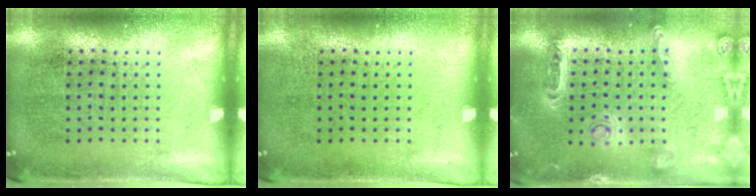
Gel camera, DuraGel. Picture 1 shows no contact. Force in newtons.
{"total": 0.0}
{"total": 1.4, "press": 1.4, "slide": 0.3}